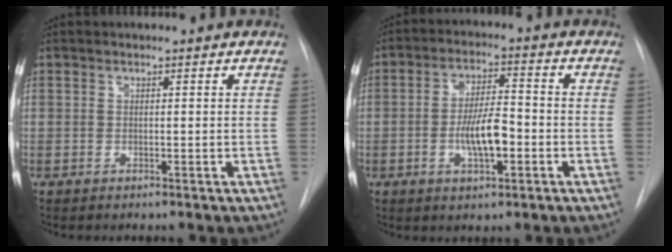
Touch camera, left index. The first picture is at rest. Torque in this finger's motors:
{"motor_torque": [0.88, 0.09, 0.42, 0.10]}